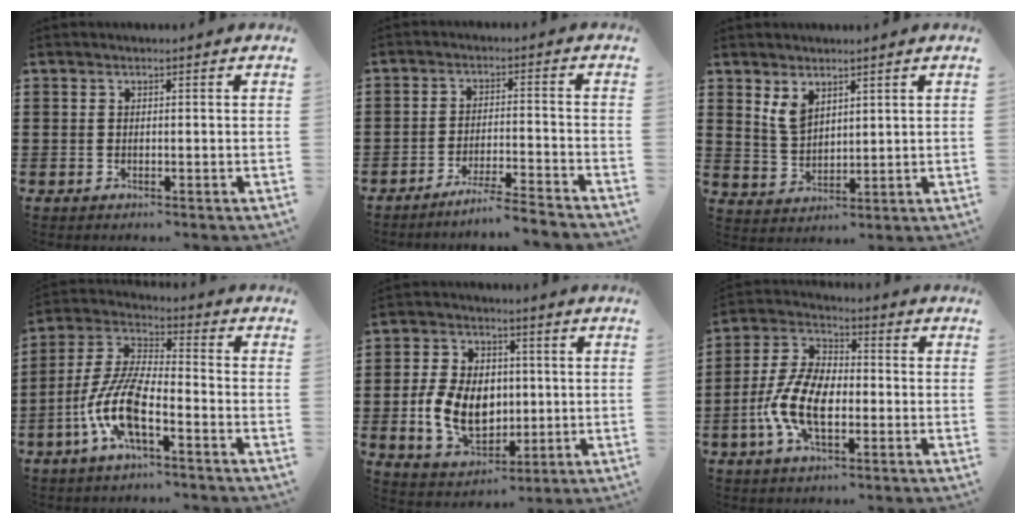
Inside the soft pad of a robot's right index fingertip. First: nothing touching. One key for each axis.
{"total": 4.8, "fx": -4.6, "fy": -0.8, "fz": 1.5, "tx": -0.030, "ty": -0.014, "tz": -0.091}
{"total": 4.2, "fx": 2.5, "fy": 2.5, "fz": 2.3, "tx": -0.055, "ty": 0.006, "tz": 0.047}
{"total": 10.4, "fx": -4.7, "fy": 3.0, "fz": 8.8, "tx": -0.215, "ty": -0.014, "tz": -0.094}
{"total": 10.3, "fx": -0.6, "fy": 7.6, "fz": 6.9, "tx": -0.145, "ty": 0.011, "tz": -0.013}
{"total": 9.9, "fx": -2.8, "fy": 5.3, "fz": 7.9, "tx": -0.197, "ty": -0.006, "tz": -0.061}